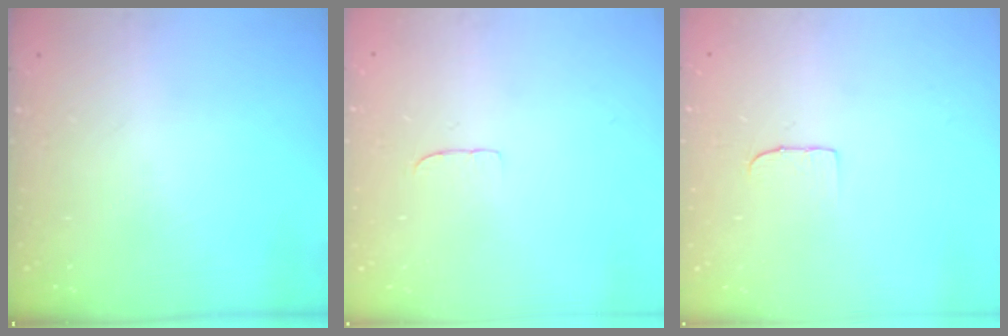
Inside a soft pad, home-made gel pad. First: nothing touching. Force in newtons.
{"total": 3.2, "press": 3.2, "slide": 0.3}
{"total": 4.3, "press": 4.3, "slide": 0.3}